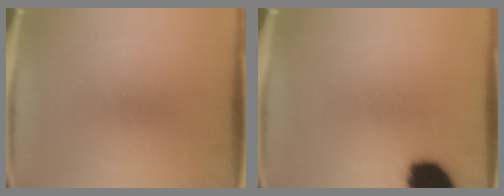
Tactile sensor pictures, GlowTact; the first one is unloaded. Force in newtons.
{"total": 14.1}